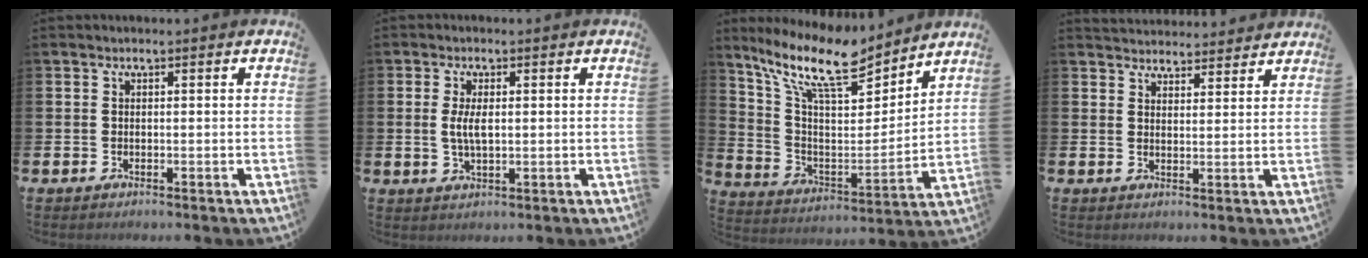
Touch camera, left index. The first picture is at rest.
{"total": 3.4, "force": [0.4, 1.3, 3.1], "torque": [-0.062, 0.005, 0.005]}
{"total": 12.9, "force": [10.4, 3.8, 6.7], "torque": [-0.161, -0.062, 0.180]}
{"total": 3.8, "force": [3.8, 0.7, -0.3], "torque": [0.001, -0.022, 0.069]}